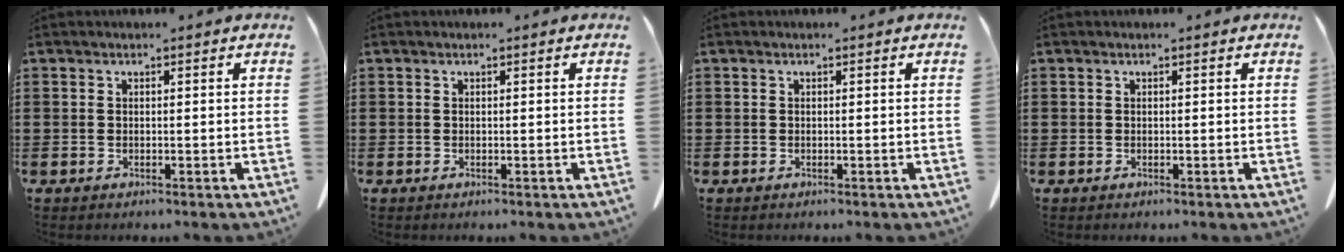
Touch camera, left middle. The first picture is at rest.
{"total": 0.0}
{"total": 0.0}
{"total": 0.0}